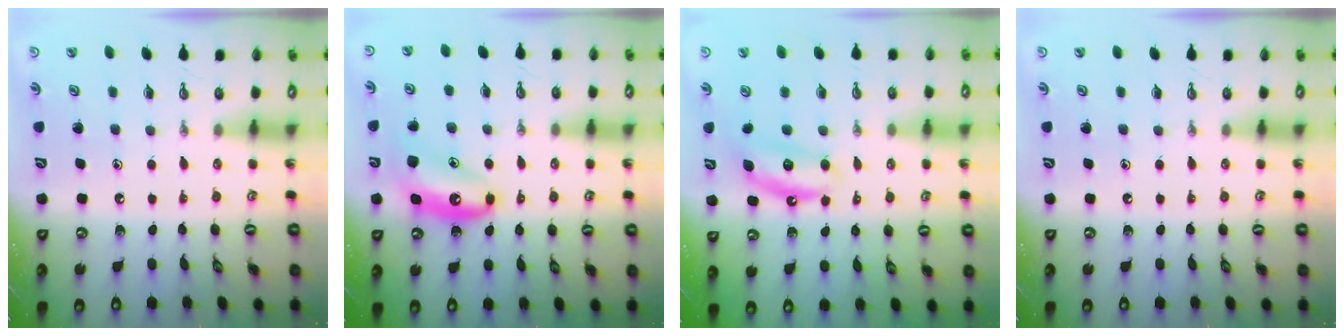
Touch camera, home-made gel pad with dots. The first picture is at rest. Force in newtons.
{"total": 11.1, "press": 11.0, "slide": 1.1}
{"total": 6.0, "press": 6.0, "slide": 0.7}
{"total": 0.0}